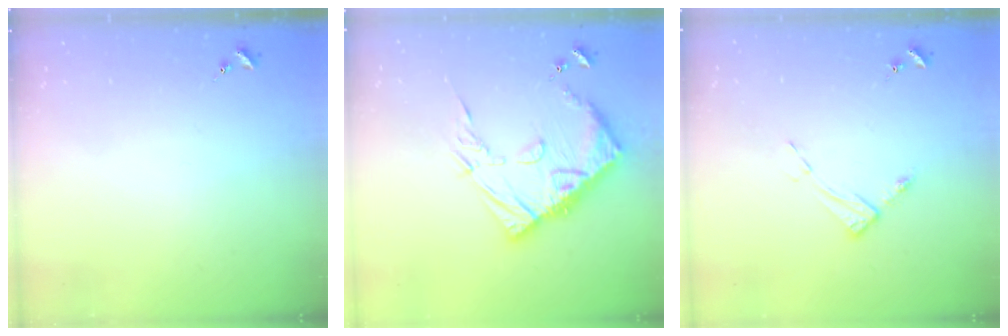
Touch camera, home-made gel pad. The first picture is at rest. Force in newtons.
{"total": 15.6, "press": 15.5, "slide": 1.4}
{"total": 6.5, "press": 6.5, "slide": 0.5}